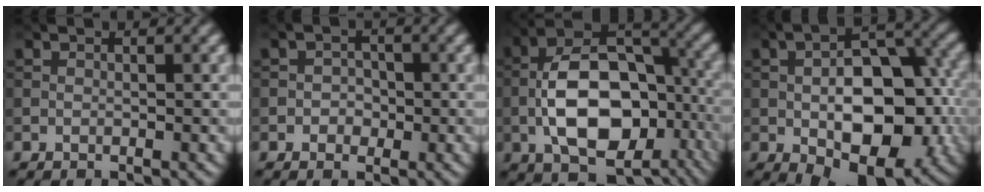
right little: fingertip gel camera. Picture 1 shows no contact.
{"total": 1.5, "force": [-0.5, 1.3, 0.4], "torque": [0.009, -0.001, -0.016]}
{"total": 12.7, "force": [-4.0, 7.2, 9.7], "torque": [-0.165, 0.005, -0.074]}
{"total": 11.7, "force": [-2.2, 6.4, 9.5], "torque": [-0.136, -0.006, -0.030]}